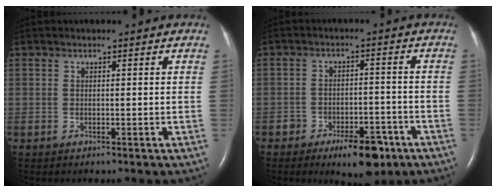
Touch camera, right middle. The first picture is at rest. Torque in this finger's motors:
{"motor_torque": [0.18, -0.15, 0.17, 0.06]}